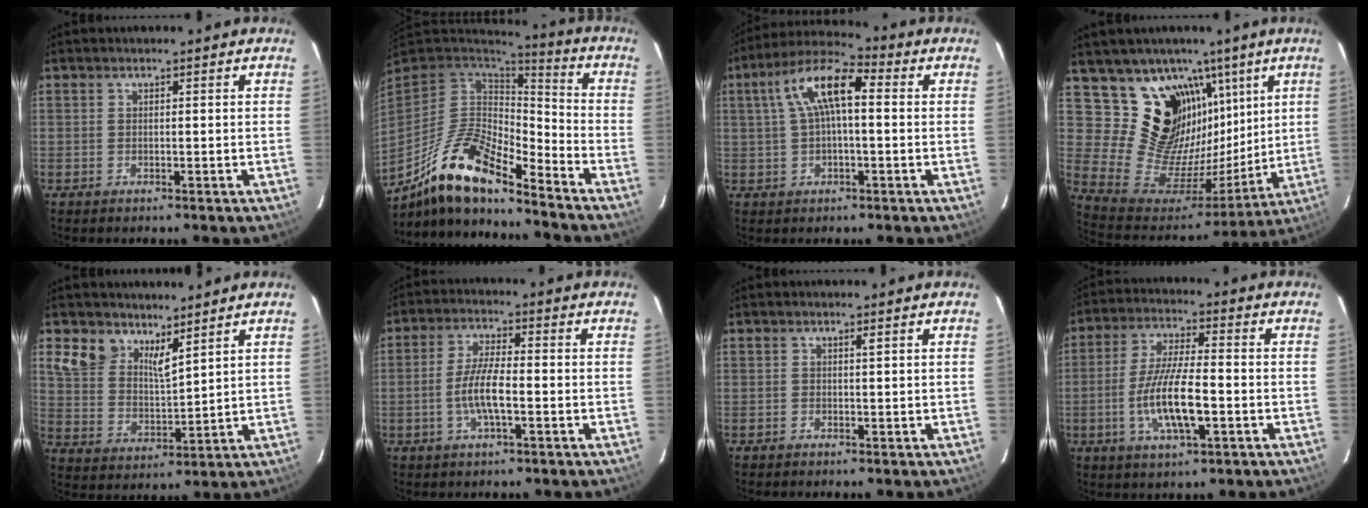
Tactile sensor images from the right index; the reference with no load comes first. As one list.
[{"total": 17.2, "force": [-12.1, 4.5, 11.4], "torque": [-0.214, -0.022, -0.234]}, {"total": 10.6, "force": [1.7, 4.0, 9.7], "torque": [-0.186, 0.031, 0.026]}, {"total": 20.2, "force": [10.5, 14.3, 9.7], "torque": [-0.196, -0.005, 0.211]}, {"total": 8.4, "force": [5.9, 4.9, 3.6], "torque": [-0.070, 0.010, 0.118]}, {"total": 6.9, "force": [-2.0, 1.5, 6.4], "torque": [-0.130, 0.001, -0.040]}, {"total": 0.0}, {"total": 11.4, "force": [-3.2, 2.6, 10.6], "torque": [-0.211, -0.007, -0.059]}]